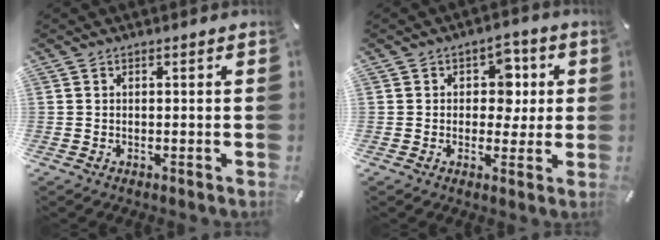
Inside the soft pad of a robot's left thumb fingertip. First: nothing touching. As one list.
[{"total": 7.1, "force": [0.9, 5.8, 4.0], "torque": [-0.042, 0.000, 0.007]}]